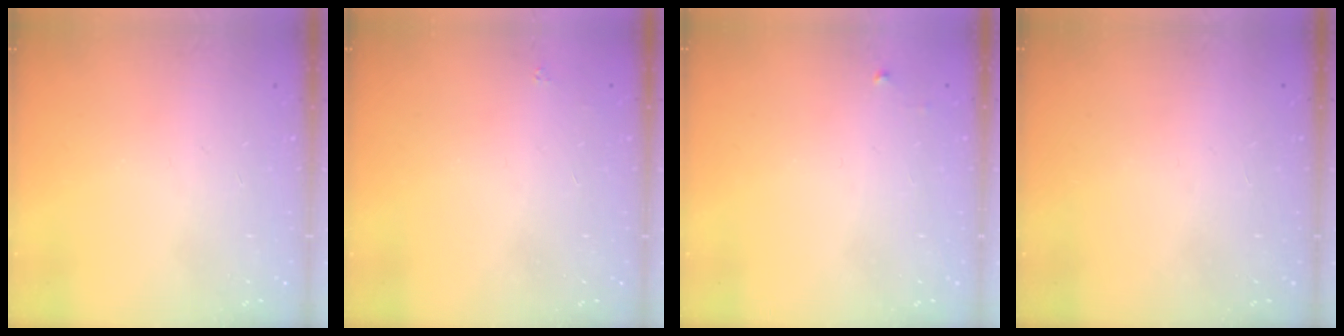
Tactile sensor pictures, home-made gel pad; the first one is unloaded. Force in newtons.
{"total": 1.6, "press": 1.5, "slide": 0.2}
{"total": 2.5, "press": 2.5, "slide": 0.4}
{"total": 1.6, "press": 1.6, "slide": 0.1}